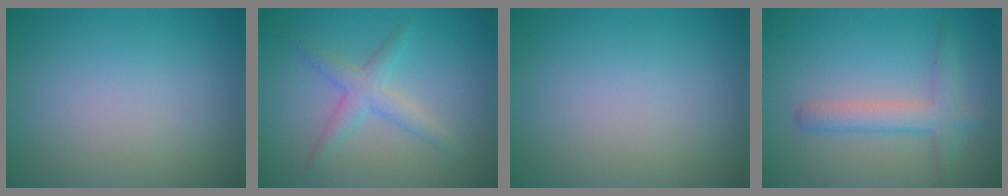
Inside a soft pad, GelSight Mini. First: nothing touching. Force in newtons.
{"total": 2.5, "press": 2.5, "slide": 0.1}
{"total": 0.0}
{"total": 2.8, "press": 2.8, "slide": 0.1}